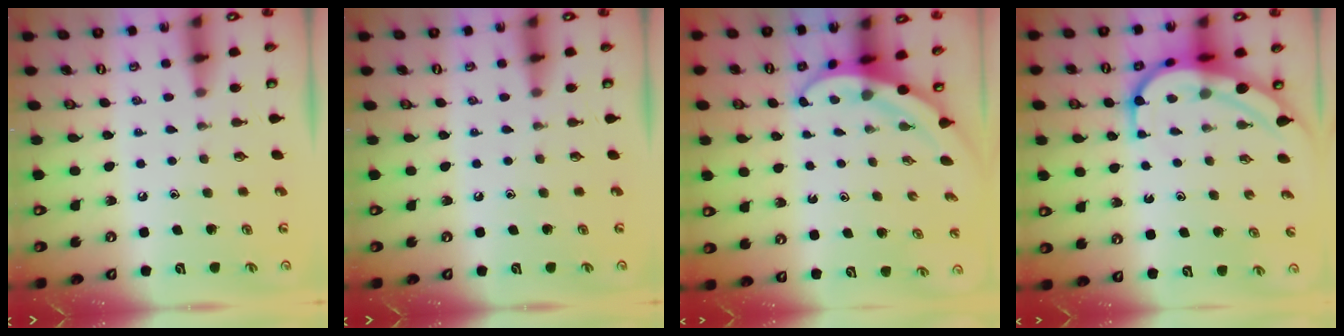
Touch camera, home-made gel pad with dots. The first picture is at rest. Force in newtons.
{"total": 0.0}
{"total": 3.7, "press": 3.6, "slide": 0.3}
{"total": 9.0, "press": 8.9, "slide": 0.8}